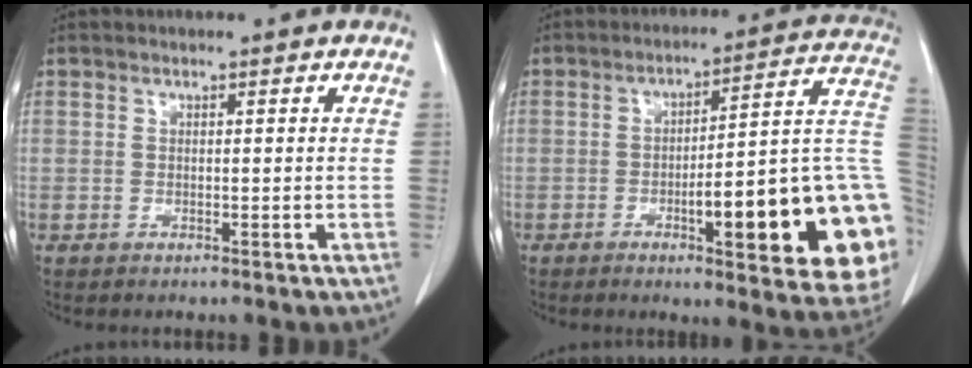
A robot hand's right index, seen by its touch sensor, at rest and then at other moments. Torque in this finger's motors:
{"motor_torque": [2.14, 0.00, 0.48, 0.11]}